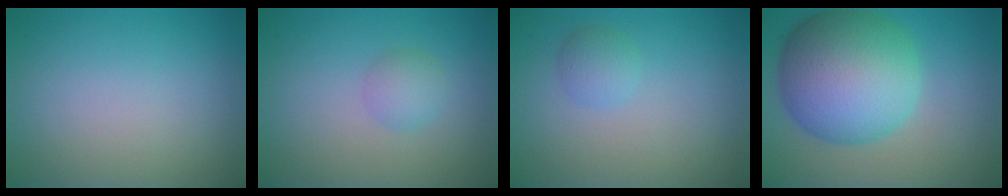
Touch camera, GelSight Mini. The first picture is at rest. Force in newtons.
{"total": 1.7, "press": 1.7, "slide": 0.0}
{"total": 1.5, "press": 1.5, "slide": 0.1}
{"total": 12.1, "press": 12.1, "slide": 0.1}